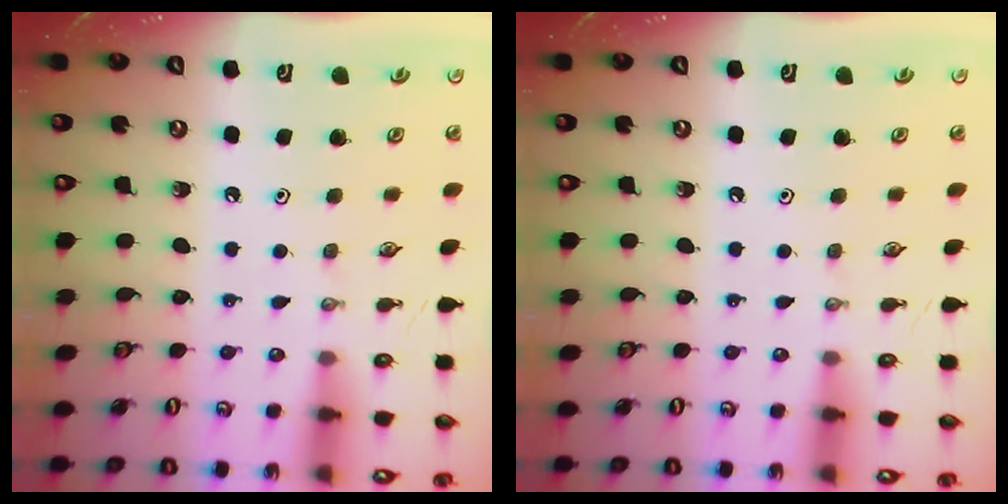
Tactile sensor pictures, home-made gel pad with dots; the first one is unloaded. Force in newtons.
{"total": 0.0}